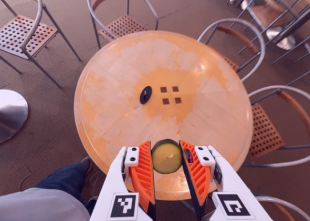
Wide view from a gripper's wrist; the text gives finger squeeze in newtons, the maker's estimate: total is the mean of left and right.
{"total": 8.1, "left": 8.0, "right": 8.2}